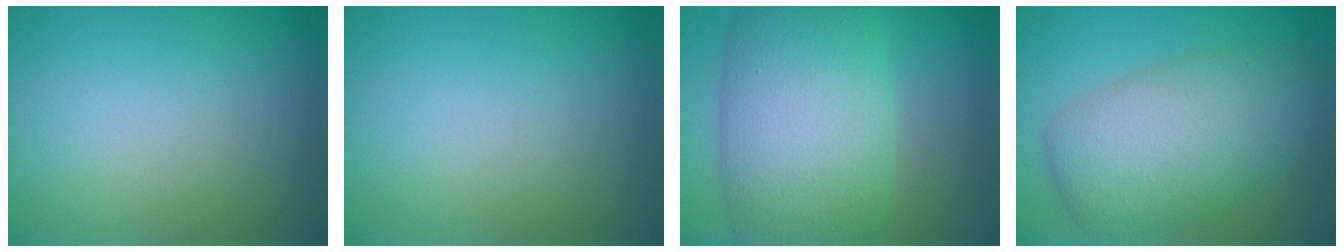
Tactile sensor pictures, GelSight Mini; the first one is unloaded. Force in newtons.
{"total": 0.0}
{"total": 11.3, "press": 11.3, "slide": 0.5}
{"total": 8.3, "press": 8.3, "slide": 0.3}